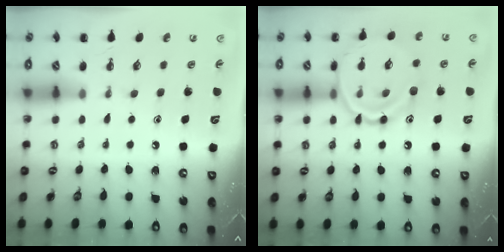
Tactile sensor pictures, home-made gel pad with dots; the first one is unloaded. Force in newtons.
{"total": 13.5, "press": 13.4, "slide": 0.7}